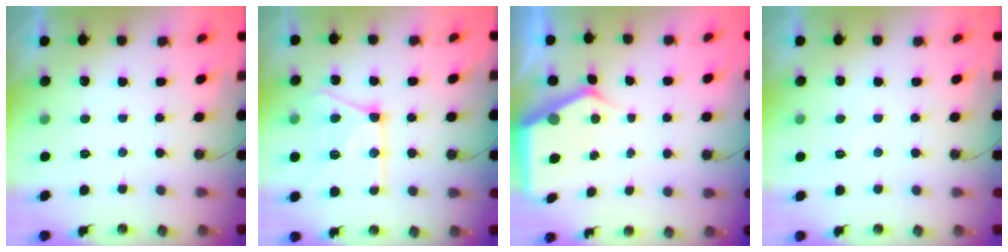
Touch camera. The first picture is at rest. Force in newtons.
{"total": 17.5, "press": 17.4, "slide": 1.8}
{"total": 6.0, "press": 6.0, "slide": 0.5}
{"total": 3.8, "press": 3.8, "slide": 0.4}